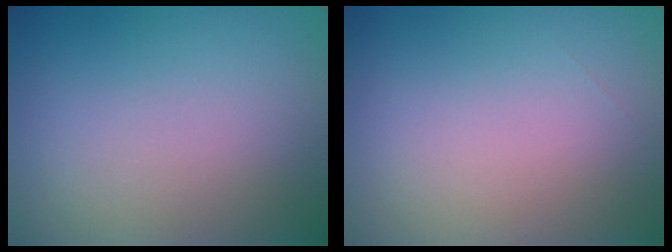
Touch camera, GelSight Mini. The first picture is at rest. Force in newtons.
{"total": 0.0}